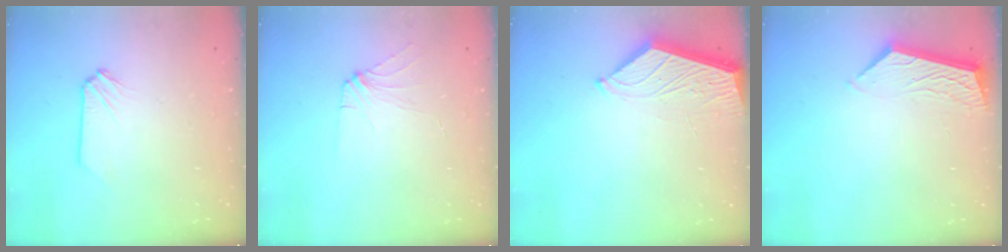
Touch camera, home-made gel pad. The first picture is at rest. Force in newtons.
{"total": 4.3, "press": 4.2, "slide": 0.8}
{"total": 3.8, "press": 3.8, "slide": 0.4}
{"total": 5.2, "press": 5.2, "slide": 0.1}